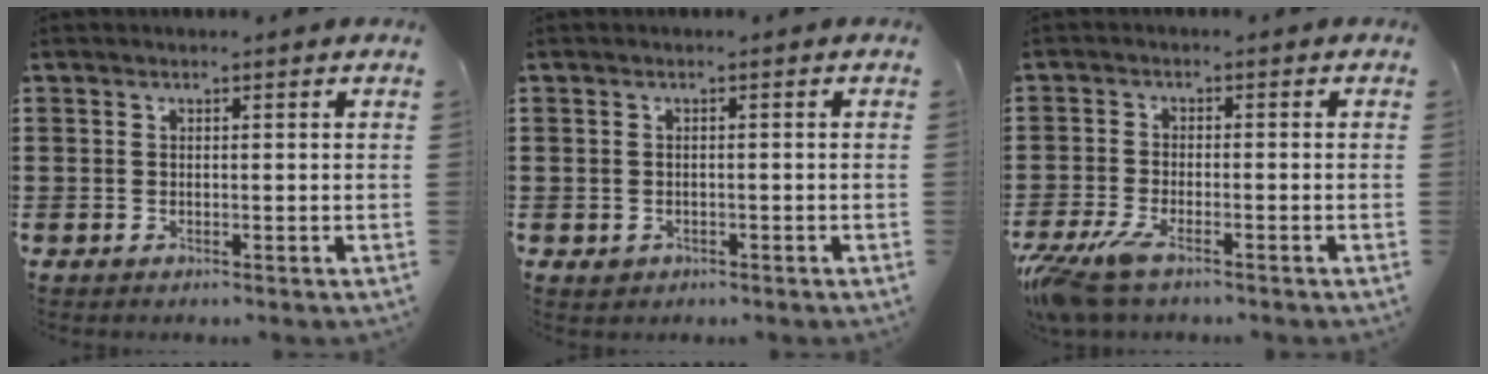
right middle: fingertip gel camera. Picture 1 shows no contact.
{"total": 0.7, "force": [-0.3, 0.6, 0.2], "torque": [-0.007, 0.003, -0.009]}
{"total": 5.0, "force": [-4.0, 0.9, 2.9], "torque": [-0.084, -0.017, -0.082]}